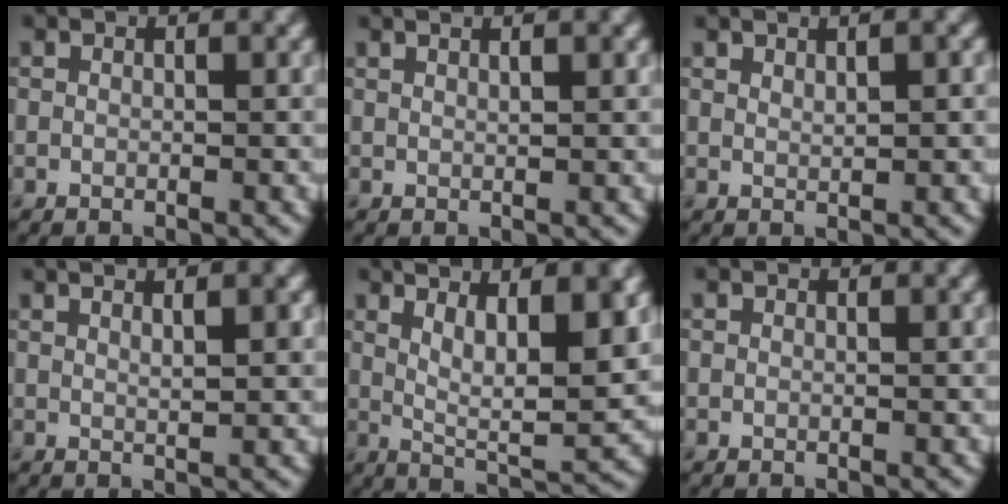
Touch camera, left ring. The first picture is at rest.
{"total": 1.8, "force": [1.2, 0.6, 1.3], "torque": [-0.004, 0.001, 0.004]}
{"total": 1.1, "force": [0.8, 0.2, 0.8], "torque": [-0.013, 0.001, 0.015]}
{"total": 3.0, "force": [1.6, 0.9, 2.4], "torque": [-0.012, 0.006, 0.009]}
{"total": 8.2, "force": [3.1, 2.3, 7.3], "torque": [-0.113, -0.005, 0.059]}
{"total": 0.6, "force": [0.5, 0.3, 0.1], "torque": [0.000, -0.003, 0.004]}